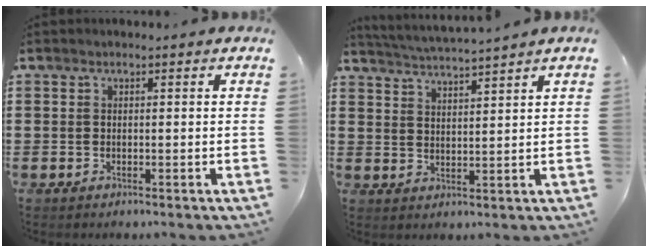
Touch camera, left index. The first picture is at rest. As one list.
[{"total": 3.4, "force": [3.2, -1.1, 0.2], "torque": [-0.017, -0.020, 0.055]}]